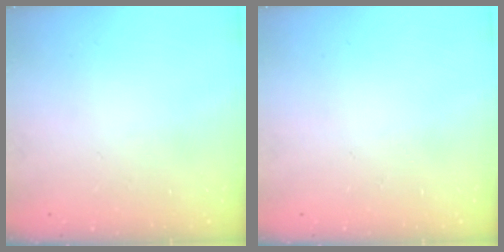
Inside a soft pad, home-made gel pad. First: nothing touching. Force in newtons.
{"total": 0.0}